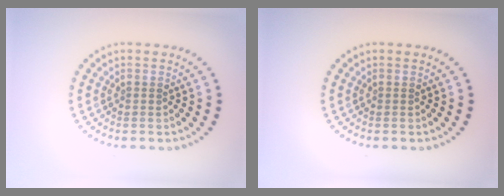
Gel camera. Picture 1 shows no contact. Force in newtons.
{"total": 0.0}